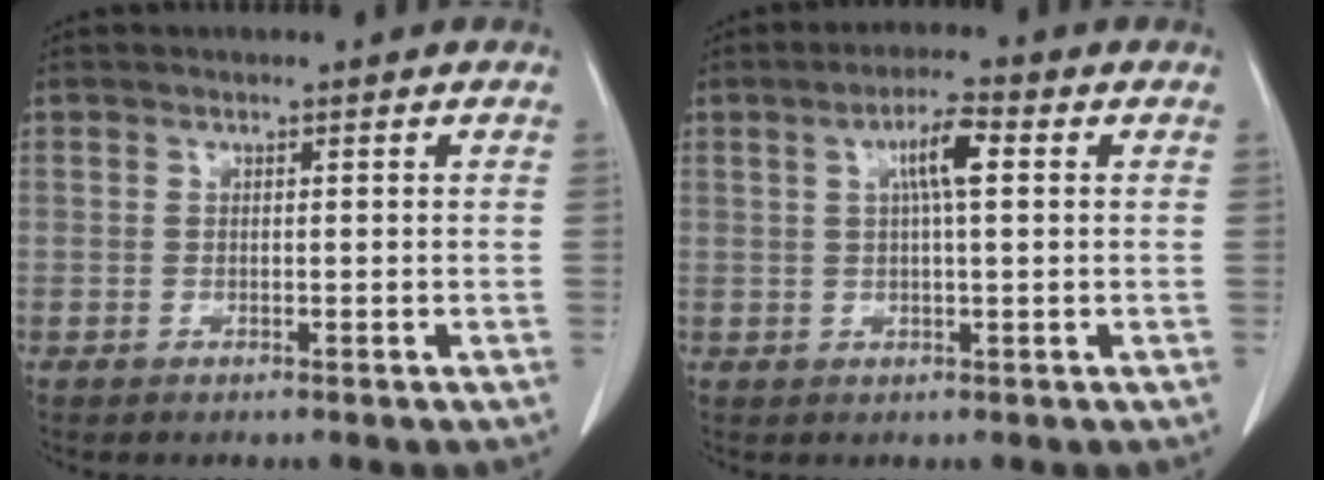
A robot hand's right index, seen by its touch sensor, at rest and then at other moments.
{"total": 5.4, "force": [1.5, 0.7, 5.1], "torque": [-0.089, 0.009, 0.024]}